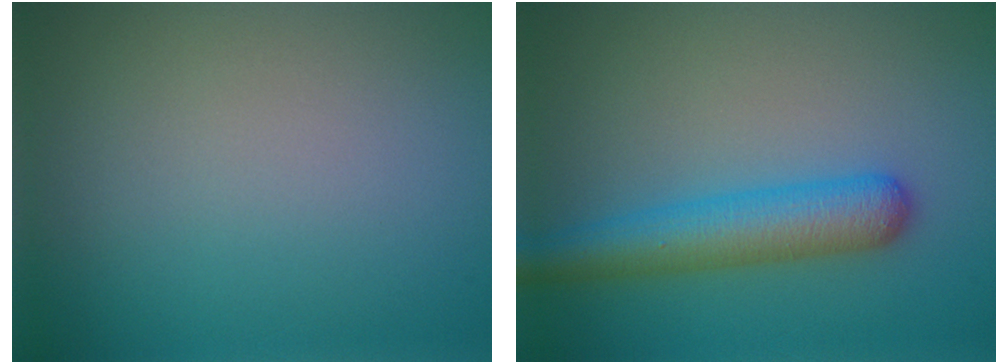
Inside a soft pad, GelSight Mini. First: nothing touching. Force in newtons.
{"total": 4.9, "press": 4.9, "slide": 0.1}